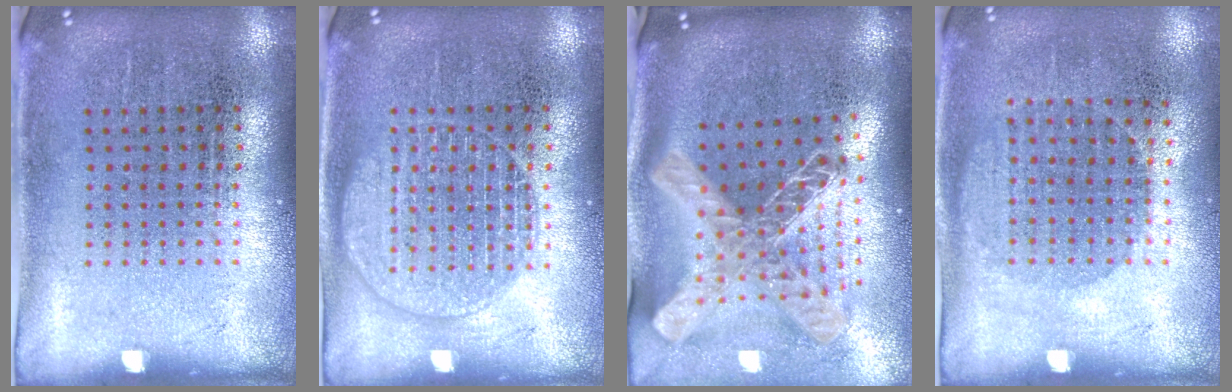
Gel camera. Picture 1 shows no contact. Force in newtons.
{"total": 2.7, "press": 2.7, "slide": 0.5}
{"total": 2.9, "press": 2.0, "slide": 2.0}
{"total": 1.0, "press": 0.9, "slide": 0.4}